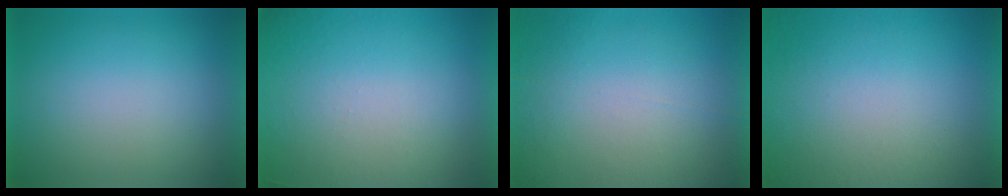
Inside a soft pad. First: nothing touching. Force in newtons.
{"total": 7.3}
{"total": 7.0}
{"total": 1.2}